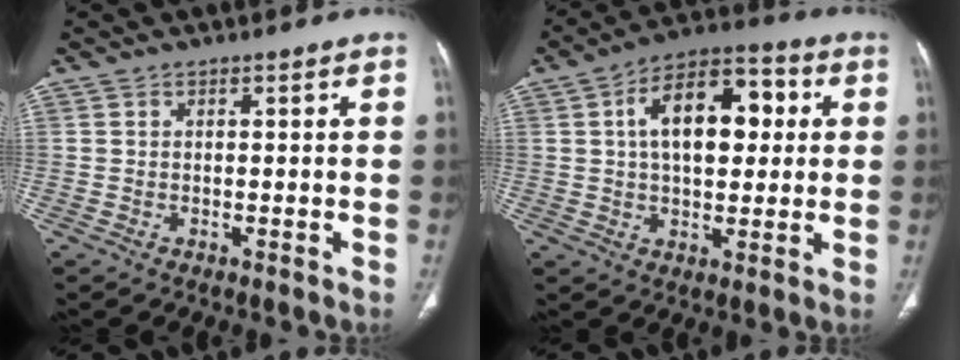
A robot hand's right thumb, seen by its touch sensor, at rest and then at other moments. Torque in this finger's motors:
{"motor_torque": [0.52, 3.52, 1.74, 0.04, 0.12]}